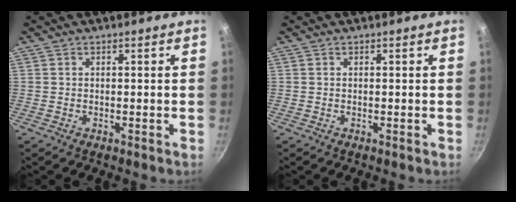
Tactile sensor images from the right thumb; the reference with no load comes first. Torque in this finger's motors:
{"motor_torque": [-0.01, 0.00, -0.01, -0.01, 0.00]}